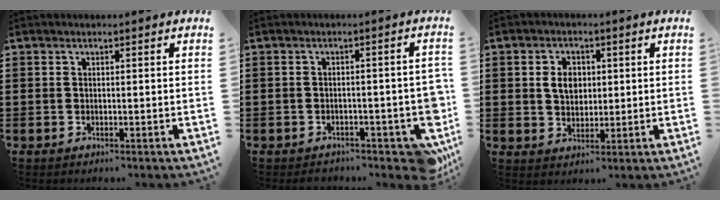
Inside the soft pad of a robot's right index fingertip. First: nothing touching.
{"total": 4.3, "force": [-2.8, 1.7, 2.7], "torque": [-0.044, 0.002, -0.050]}
{"total": 4.1, "force": [0.7, 3.0, 2.7], "torque": [-0.052, 0.009, 0.009]}